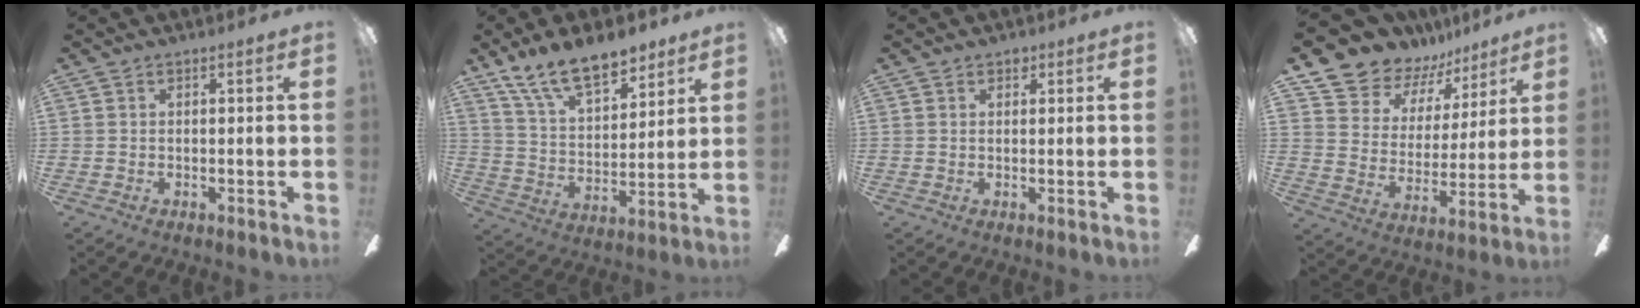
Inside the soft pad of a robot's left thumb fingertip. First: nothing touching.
{"total": 15.2, "force": [11.5, 6.5, 7.6], "torque": [-0.136, -0.059, 0.208]}
{"total": 1.5, "force": [1.1, 0.8, 0.5], "torque": [-0.002, -0.001, 0.018]}
{"total": 10.9, "force": [9.7, 5.0, 0.2], "torque": [-0.033, -0.092, 0.181]}